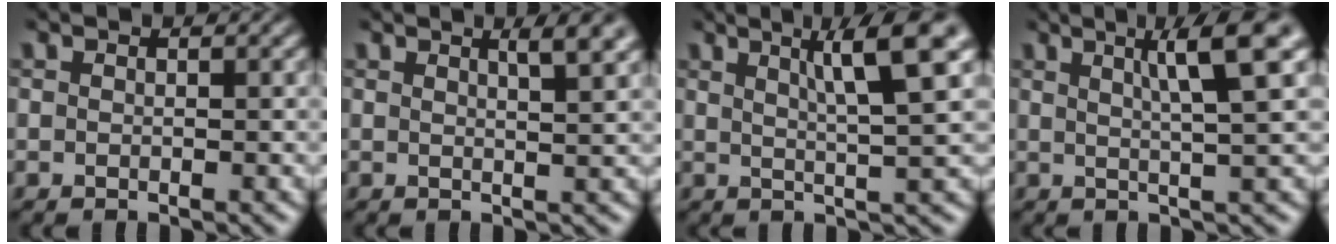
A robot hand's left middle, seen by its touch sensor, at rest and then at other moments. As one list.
[{"total": 3.6, "force": [2.1, 1.1, 2.8], "torque": [-0.014, 0.016, 0.010]}, {"total": 6.6, "force": [3.0, 0.9, 5.7], "torque": [-0.075, 0.013, 0.047]}, {"total": 5.8, "force": [2.6, 0.7, 5.1], "torque": [-0.070, 0.012, 0.039]}]